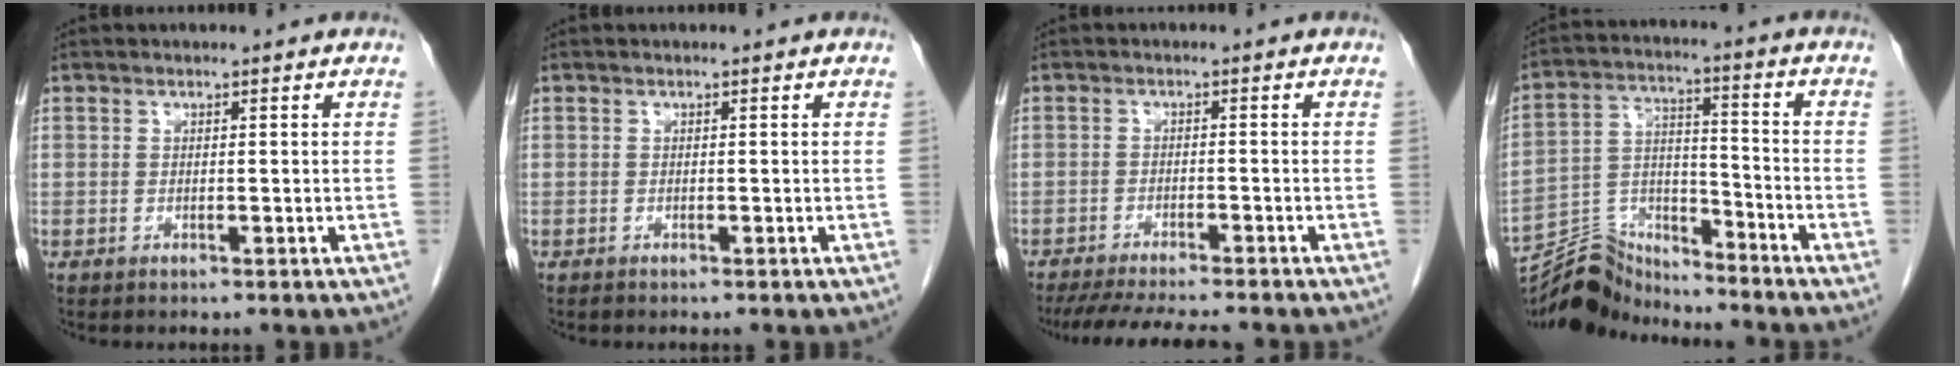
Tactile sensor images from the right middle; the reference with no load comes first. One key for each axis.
{"total": 0.0}
{"total": 11.1, "fx": -9.8, "fy": 1.1, "fz": 5.1, "tx": -0.071, "ty": -0.017, "tz": -0.141}
{"total": 10.0, "fx": -9.9, "fy": 1.3, "fz": 0.2, "tx": -0.006, "ty": 0.027, "tz": -0.186}